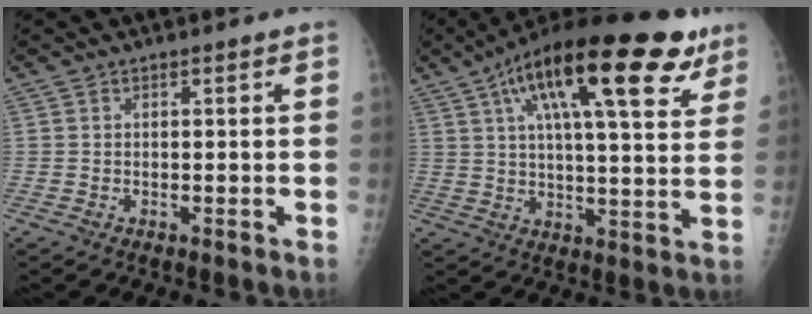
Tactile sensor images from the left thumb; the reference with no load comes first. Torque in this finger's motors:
{"motor_torque": [0.43, 0.52, 1.84, -0.93, 0.39]}